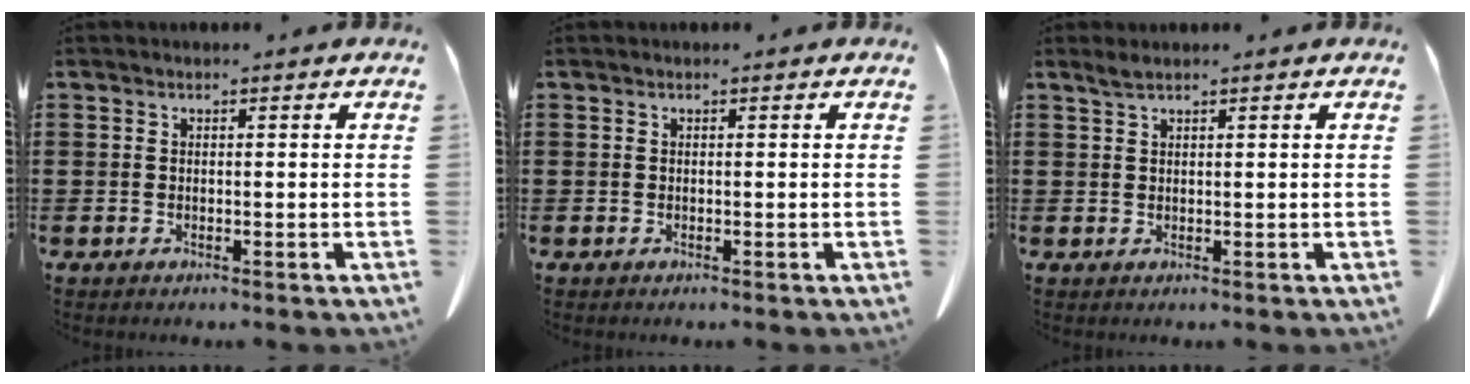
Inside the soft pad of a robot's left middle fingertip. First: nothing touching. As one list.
[{"total": 0.0}, {"total": 1.3, "force": [1.0, 0.1, 0.8], "torque": [-0.018, 0.000, 0.019]}]